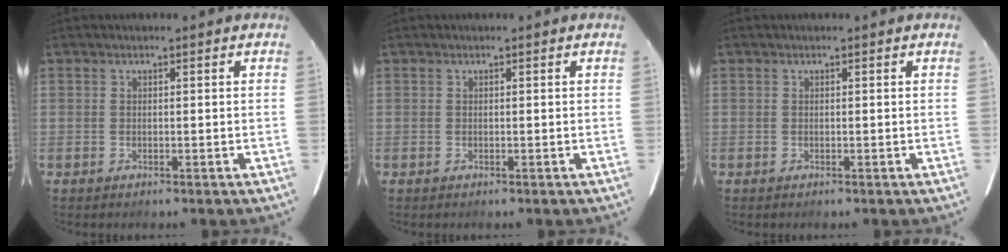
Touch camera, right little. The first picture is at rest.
{"total": 0.0}
{"total": 0.0}